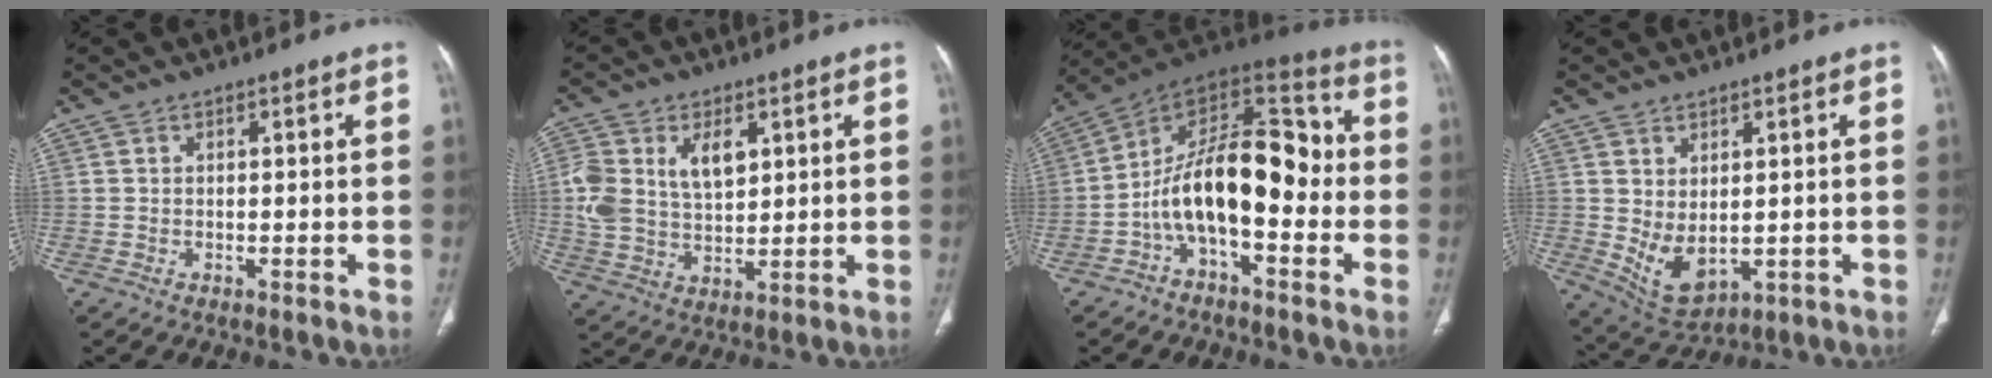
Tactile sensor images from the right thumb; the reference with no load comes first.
{"total": 11.3, "force": [3.4, 7.0, 8.3], "torque": [-0.151, -0.002, 0.073]}
{"total": 18.5, "force": [-3.4, 9.3, 15.7], "torque": [-0.230, 0.076, -0.066]}
{"total": 7.6, "force": [0.1, 4.6, 6.1], "torque": [-0.098, -0.011, 0.029]}